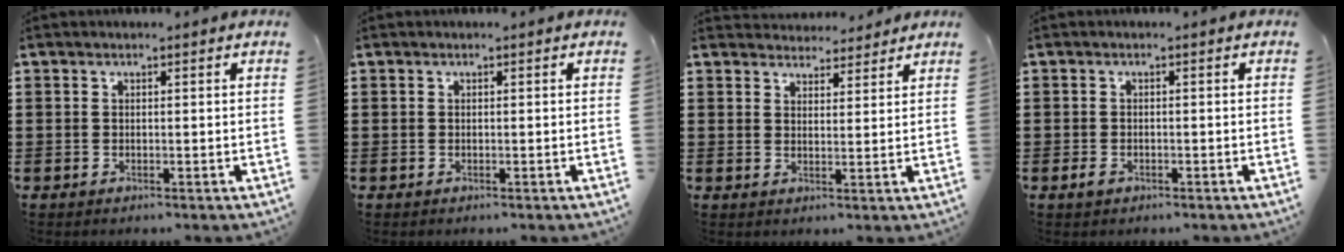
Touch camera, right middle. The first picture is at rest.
{"total": 0.0}
{"total": 3.4, "force": [3.3, 0.7, -0.4], "torque": [0.006, -0.011, 0.061]}
{"total": 1.3, "force": [-0.7, 0.7, 0.8], "torque": [-0.016, -0.003, -0.013]}